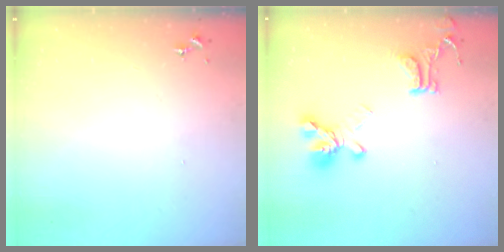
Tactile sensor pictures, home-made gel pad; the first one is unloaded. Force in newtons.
{"total": 18.4, "press": 18.3, "slide": 1.8}